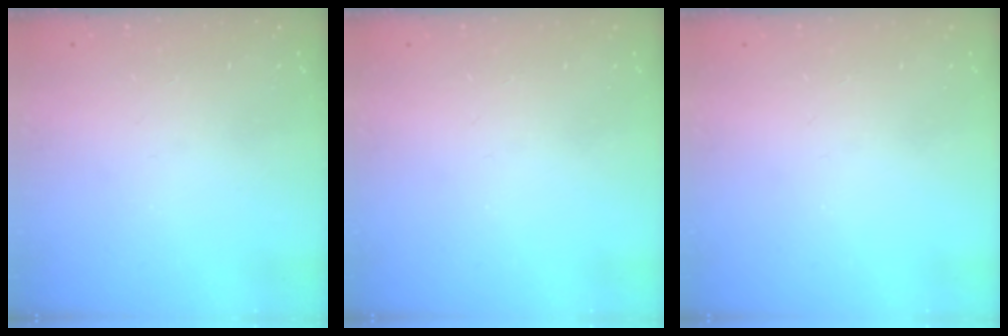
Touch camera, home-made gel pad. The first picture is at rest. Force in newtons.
{"total": 0.0}
{"total": 0.0}